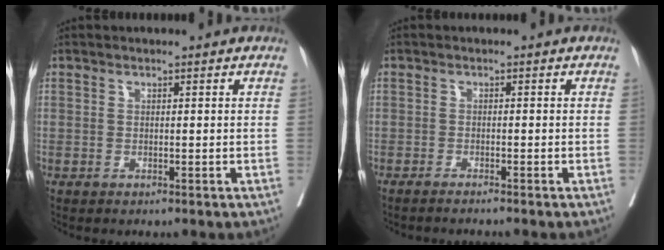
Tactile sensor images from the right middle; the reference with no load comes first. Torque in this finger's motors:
{"motor_torque": [0.55, -0.66, 0.05, 0.00]}